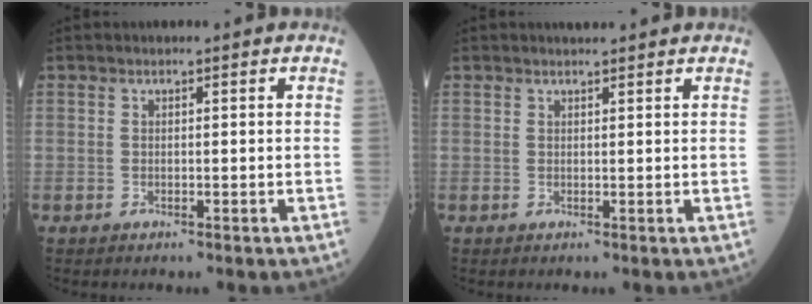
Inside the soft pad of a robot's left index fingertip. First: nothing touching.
{"total": 1.7, "force": [1.6, 0.1, 0.6], "torque": [-0.009, 0.009, 0.027]}